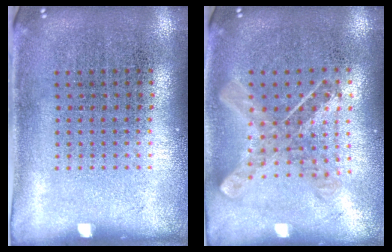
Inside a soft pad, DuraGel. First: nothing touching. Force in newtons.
{"total": 0.9, "press": 0.8, "slide": 0.2}